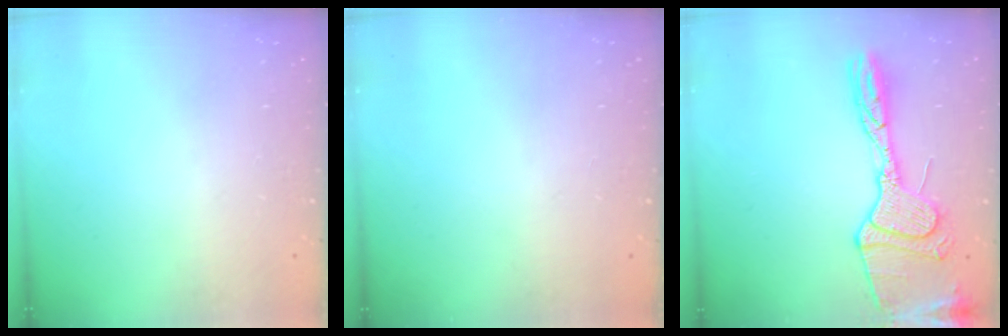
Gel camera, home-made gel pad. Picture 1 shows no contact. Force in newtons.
{"total": 0.0}
{"total": 18.8, "press": 18.7, "slide": 1.5}